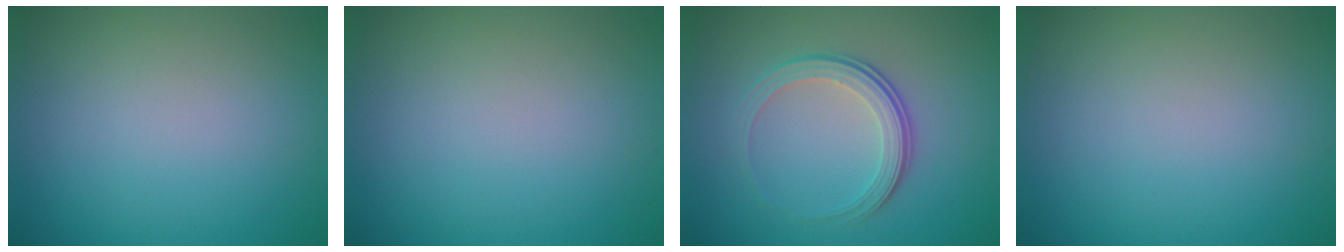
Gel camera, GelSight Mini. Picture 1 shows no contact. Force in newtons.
{"total": 0.0}
{"total": 3.6, "press": 2.5, "slide": 2.6}
{"total": 0.0}